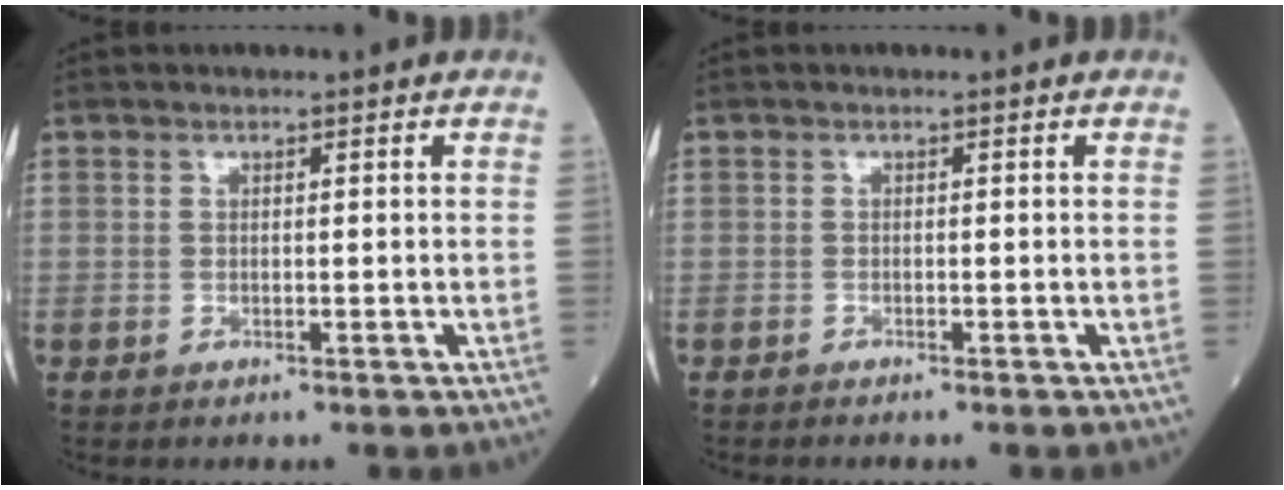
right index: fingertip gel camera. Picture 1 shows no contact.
{"total": 0.6, "force": [-0.6, -0.1, 0.1], "torque": [0.000, -0.001, -0.012]}